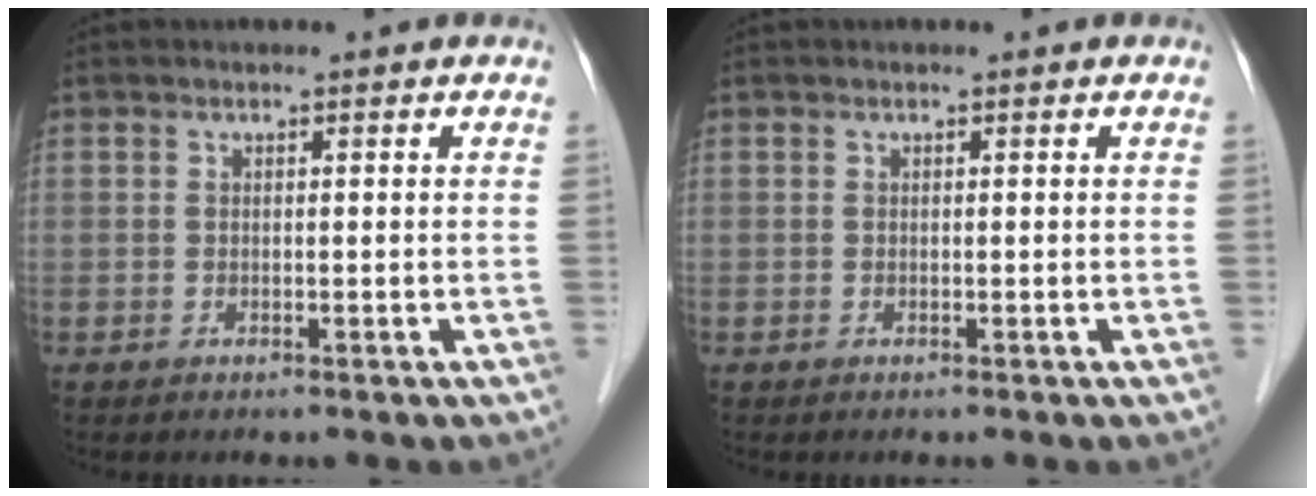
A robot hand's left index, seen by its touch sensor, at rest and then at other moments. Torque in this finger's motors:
{"motor_torque": [0.01, -0.01, 0.00, 0.00]}